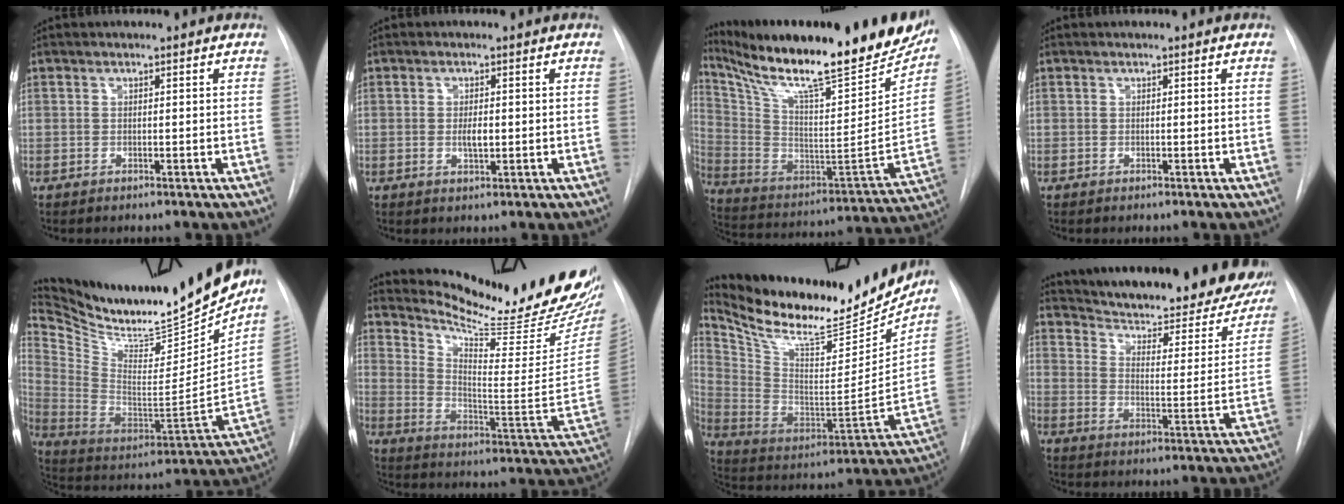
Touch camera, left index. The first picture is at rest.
{"total": 2.1, "force": [-0.4, 0.8, 1.9], "torque": [-0.038, -0.007, -0.006]}
{"total": 31.2, "force": [24.8, 5.5, 18.2], "torque": [-0.314, -0.048, 0.363]}
{"total": 0.0}
{"total": 29.7, "force": [26.6, 4.7, 12.3], "torque": [-0.228, -0.085, 0.404]}
{"total": 25.5, "force": [22.6, 2.2, 11.6], "torque": [-0.188, -0.112, 0.307]}
{"total": 26.3, "force": [23.2, 5.9, 10.8], "torque": [-0.200, -0.051, 0.354]}
{"total": 29.6, "force": [25.5, 6.6, 13.5], "torque": [-0.211, -0.067, 0.319]}